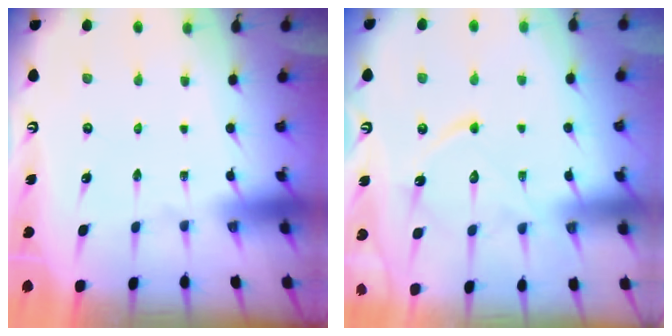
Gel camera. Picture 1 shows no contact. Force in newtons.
{"total": 12.1, "press": 12.0, "slide": 0.9}